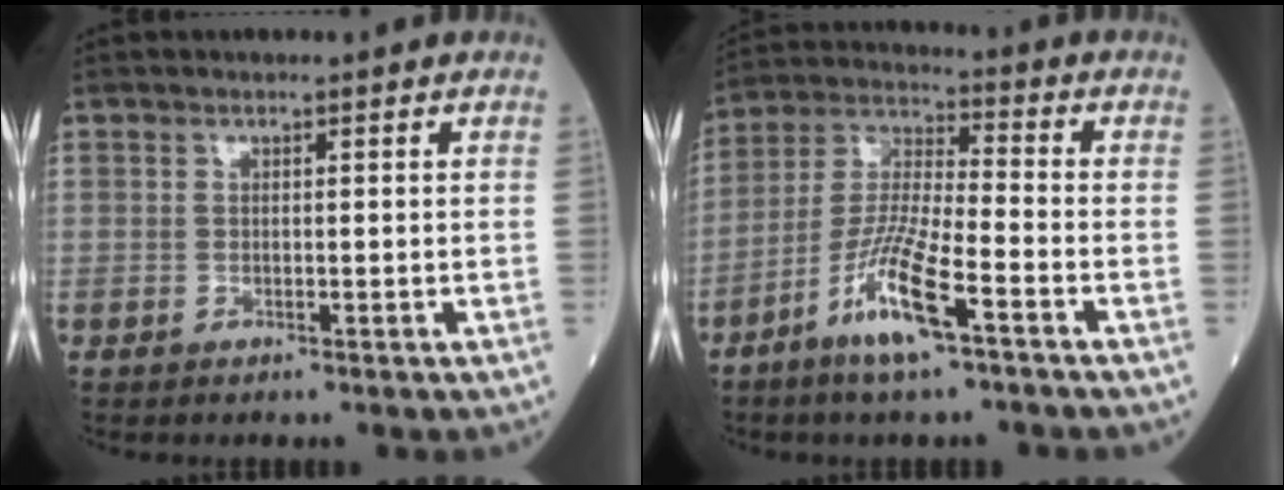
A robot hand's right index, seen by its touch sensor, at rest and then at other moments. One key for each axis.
{"total": 11.3, "fx": -6.0, "fy": 1.1, "fz": 9.5, "tx": -0.196, "ty": -0.010, "tz": -0.118}